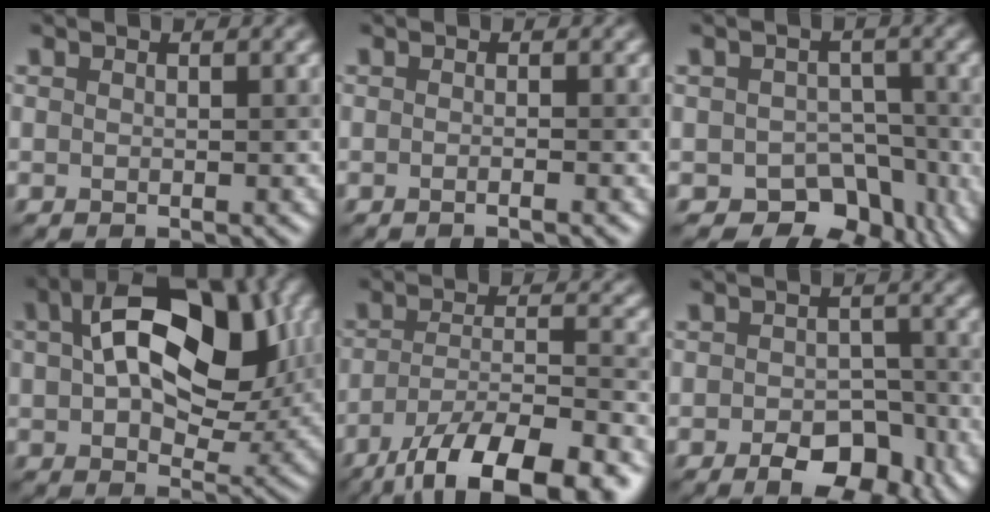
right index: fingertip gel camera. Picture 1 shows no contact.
{"total": 1.3, "force": [-0.4, 0.4, 1.2], "torque": [-0.012, -0.007, -0.015]}
{"total": 5.7, "force": [-2.6, 4.4, 2.5], "torque": [-0.013, -0.003, -0.035]}
{"total": 12.8, "force": [3.3, 7.4, 9.9], "torque": [-0.159, 0.013, 0.051]}
{"total": 13.1, "force": [-9.0, 4.0, 8.6], "torque": [-0.158, -0.011, -0.146]}
{"total": 5.6, "force": [-2.5, 3.3, 3.8], "torque": [-0.045, -0.005, -0.038]}